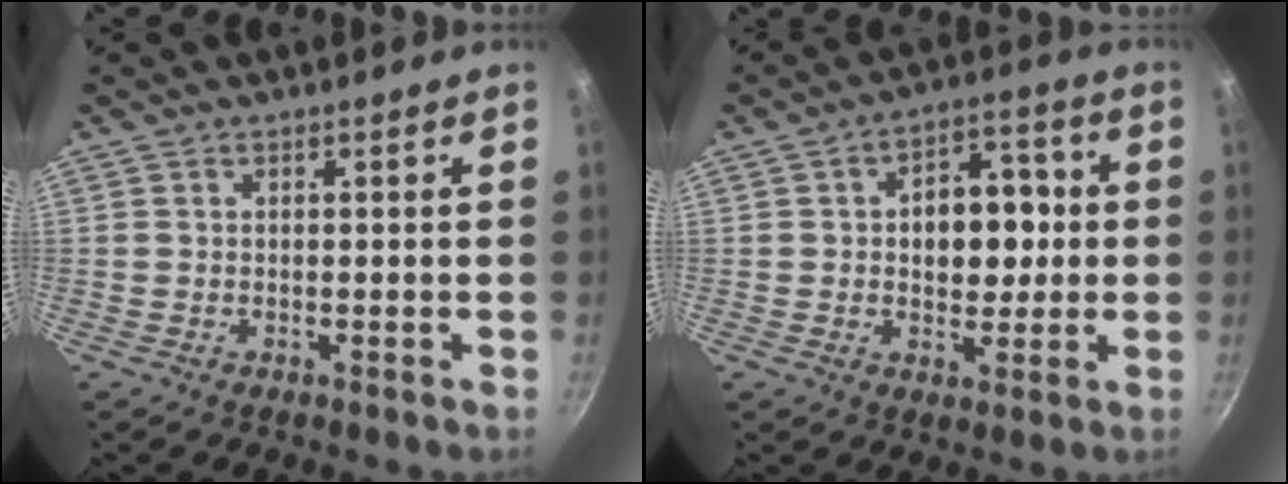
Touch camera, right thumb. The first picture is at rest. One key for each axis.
{"total": 11.1, "fx": 0.6, "fy": 7.4, "fz": 8.3, "tx": -0.070, "ty": 0.015, "tz": 0.003}